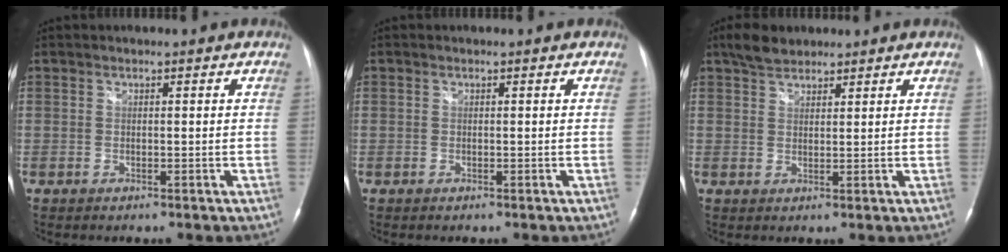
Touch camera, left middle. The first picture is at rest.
{"total": 0.0}
{"total": 3.8, "force": [3.2, 1.7, 1.3], "torque": [-0.032, 0.011, 0.059]}